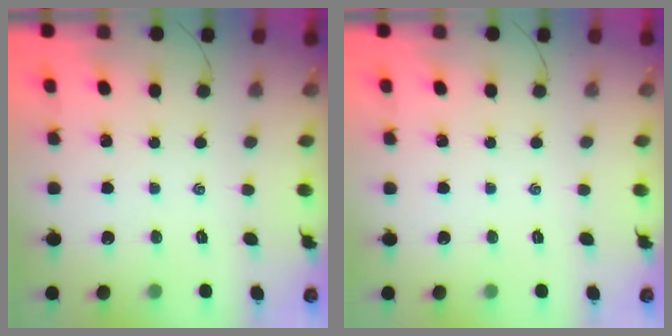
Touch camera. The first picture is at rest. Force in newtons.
{"total": 0.0}